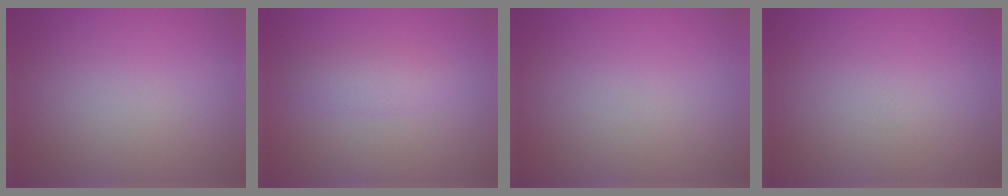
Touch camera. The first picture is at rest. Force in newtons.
{"total": 1.9, "press": 1.9, "slide": 0.0}
{"total": 0.0}
{"total": 0.0}